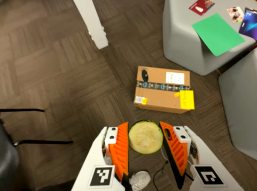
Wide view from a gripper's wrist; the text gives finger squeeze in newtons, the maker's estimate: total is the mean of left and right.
{"total": 7.4, "left": 7.7, "right": 7.0}